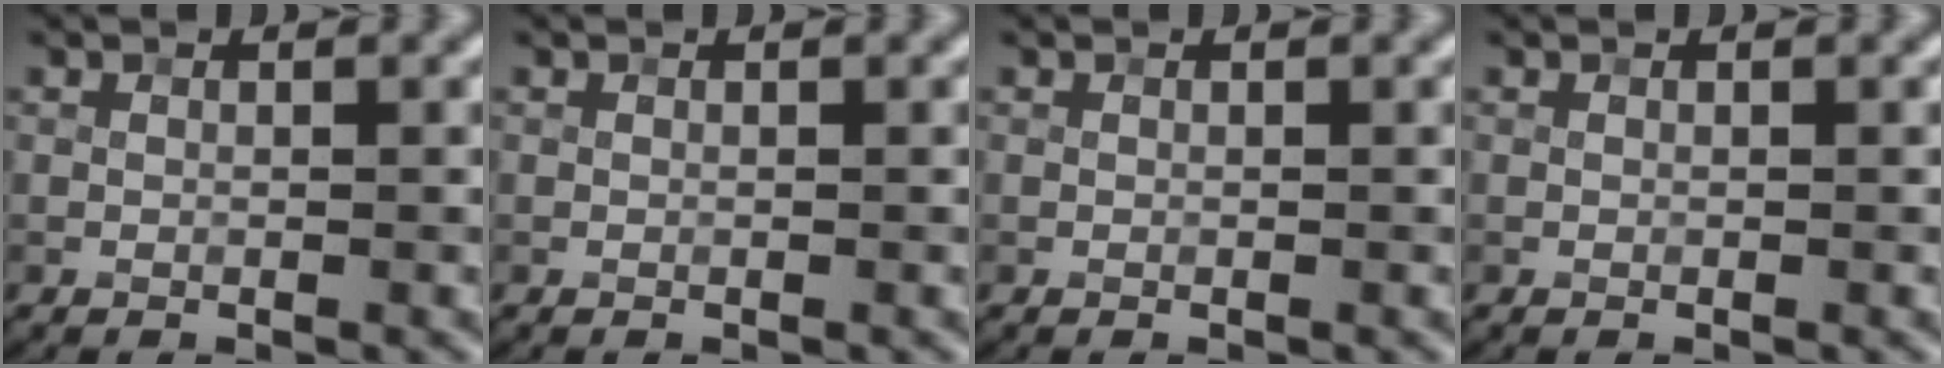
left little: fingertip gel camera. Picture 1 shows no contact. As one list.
[{"total": 0.0}, {"total": 0.0}, {"total": 0.0}]